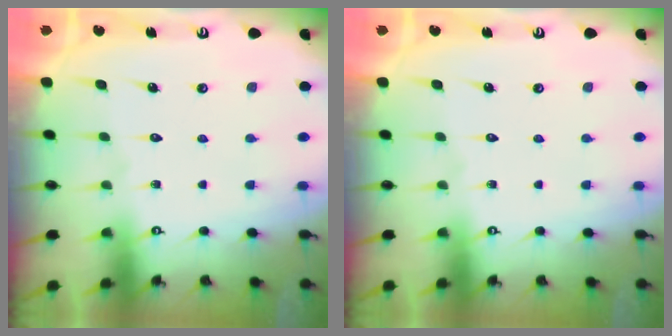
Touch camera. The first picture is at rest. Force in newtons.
{"total": 0.0}